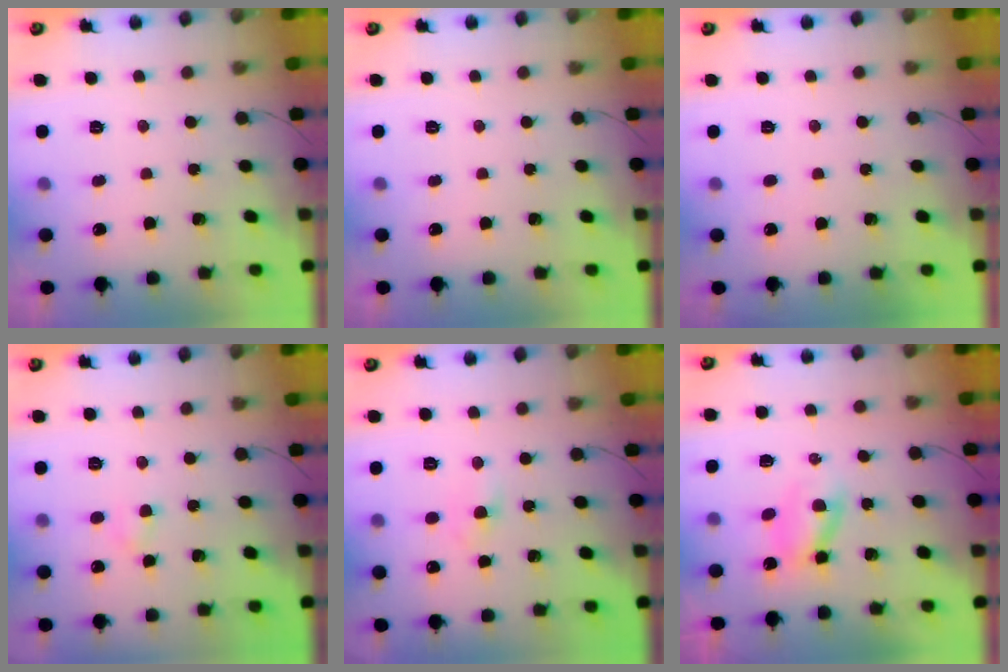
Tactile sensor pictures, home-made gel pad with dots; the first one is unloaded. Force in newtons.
{"total": 0.0}
{"total": 1.0, "press": 1.0, "slide": 0.2}
{"total": 2.6, "press": 2.3, "slide": 1.0}
{"total": 3.0, "press": 2.8, "slide": 1.1}
{"total": 2.5, "press": 2.2, "slide": 1.2}